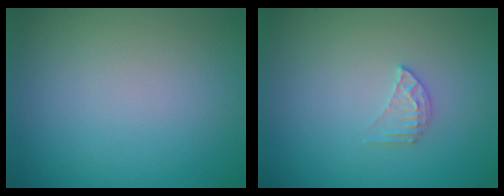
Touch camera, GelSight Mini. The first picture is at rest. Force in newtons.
{"total": 1.5, "press": 1.5, "slide": 0.2}